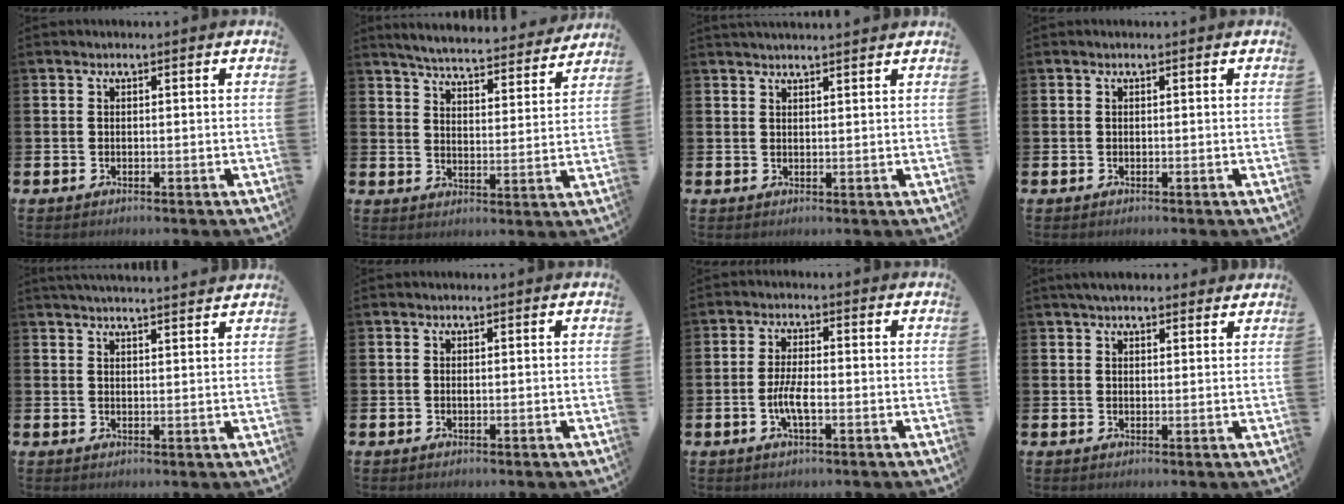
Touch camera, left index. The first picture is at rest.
{"total": 5.7, "force": [5.5, 0.3, 1.3], "torque": [-0.043, -0.042, 0.093]}
{"total": 2.0, "force": [2.0, -0.2, 0.0], "torque": [-0.002, -0.008, 0.037]}
{"total": 0.0}
{"total": 3.3, "force": [3.2, -0.4, 0.2], "torque": [-0.009, -0.016, 0.059]}
{"total": 0.0}
{"total": 3.7, "force": [-1.0, 1.1, 3.4], "torque": [-0.064, 0.000, -0.021]}
{"total": 3.2, "force": [3.0, 0.8, 0.9], "torque": [-0.022, -0.004, 0.055]}